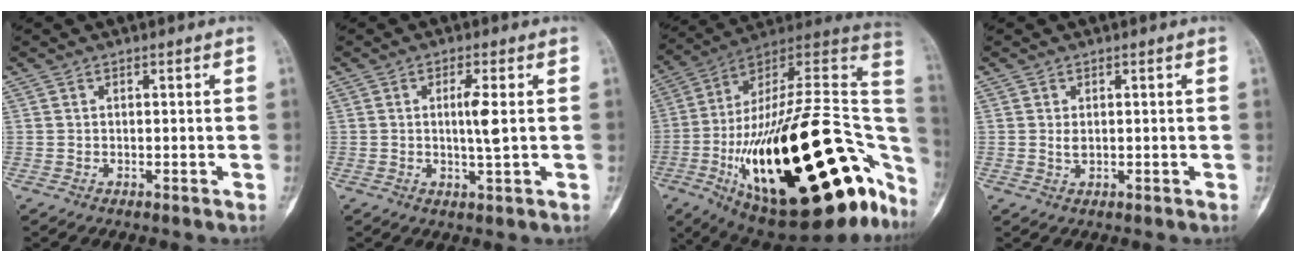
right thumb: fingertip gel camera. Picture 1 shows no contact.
{"total": 4.3, "force": [0.4, 0.5, 4.3], "torque": [-0.084, -0.007, 0.006]}
{"total": 47.4, "force": [-13.5, 18.9, 41.3], "torque": [-0.568, 0.063, -0.209]}
{"total": 1.3, "force": [0.2, 0.7, 1.0], "torque": [-0.015, -0.004, 0.007]}